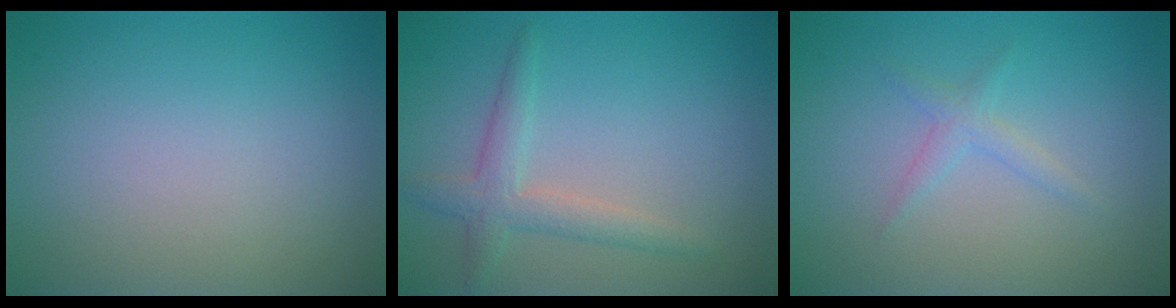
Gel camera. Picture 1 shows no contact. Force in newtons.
{"total": 2.7, "press": 2.7, "slide": 0.1}
{"total": 1.3, "press": 1.3, "slide": 0.0}